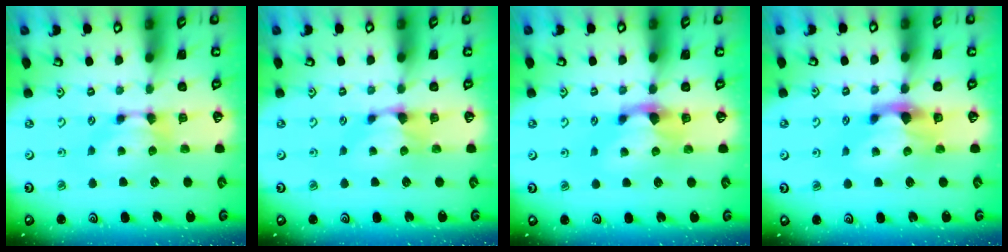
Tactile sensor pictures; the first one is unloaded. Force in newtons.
{"total": 1.4, "press": 0.9, "slide": 1.0}
{"total": 1.9, "press": 1.4, "slide": 1.2}
{"total": 3.0, "press": 2.6, "slide": 1.3}